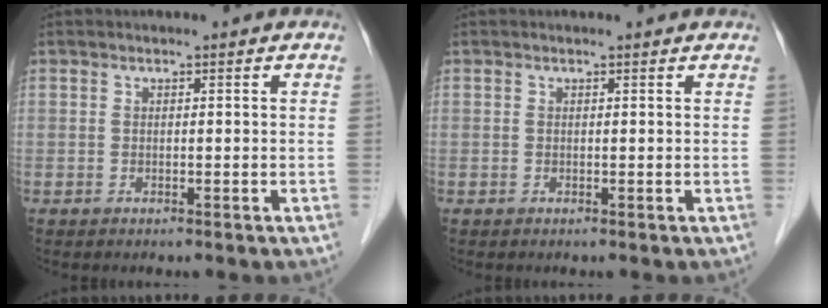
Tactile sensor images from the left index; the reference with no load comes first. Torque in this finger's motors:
{"motor_torque": [0.11, 0.01, -0.23, -0.02]}